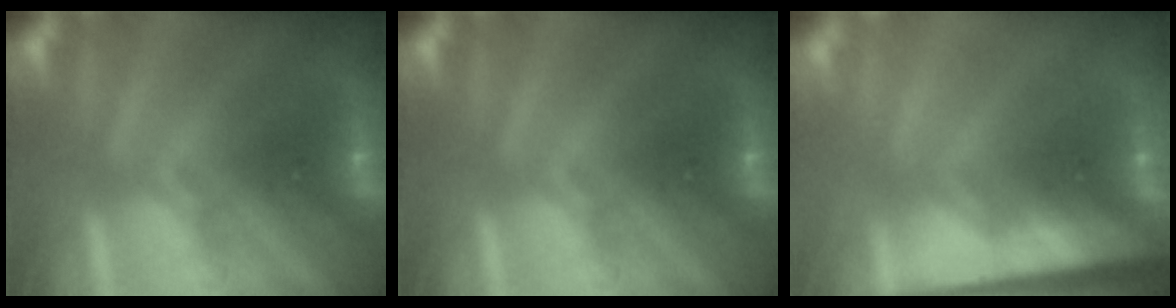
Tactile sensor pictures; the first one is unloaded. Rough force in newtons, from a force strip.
{"total": 0.0}
{"total": 7.5}